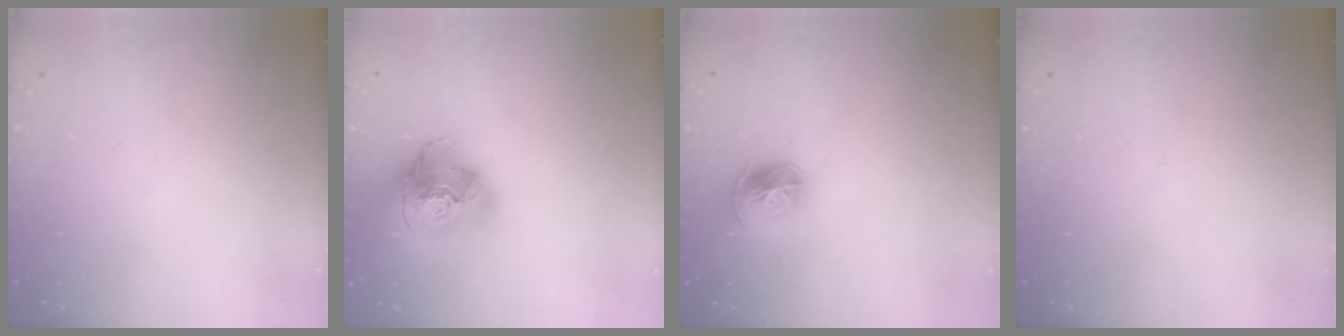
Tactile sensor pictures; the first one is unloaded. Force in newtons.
{"total": 19.1, "press": 18.9, "slide": 2.6}
{"total": 10.6, "press": 10.5, "slide": 1.2}
{"total": 0.0}